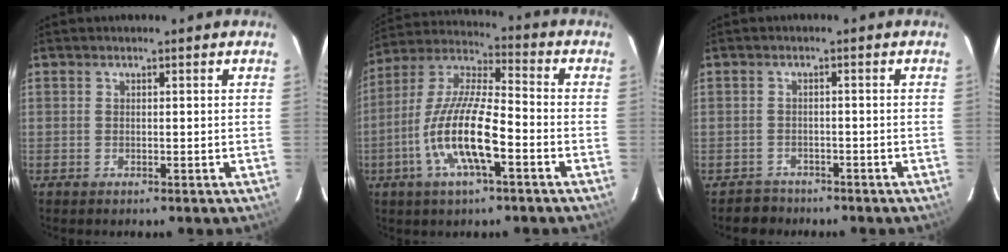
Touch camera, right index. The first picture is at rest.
{"total": 14.7, "force": [-5.5, 3.5, 13.1], "torque": [-0.268, -0.005, -0.110]}
{"total": 3.2, "force": [-2.4, 2.1, -0.5], "torque": [0.002, 0.016, -0.037]}